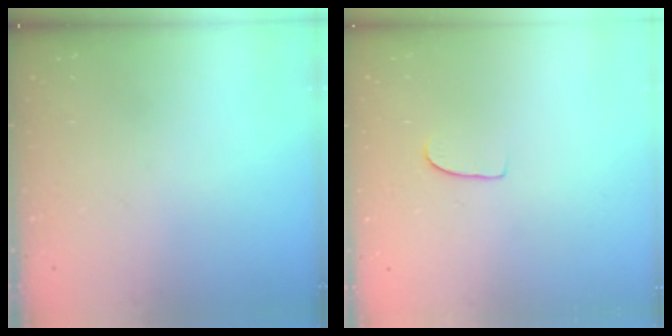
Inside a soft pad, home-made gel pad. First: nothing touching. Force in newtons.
{"total": 5.3, "press": 5.3, "slide": 0.5}